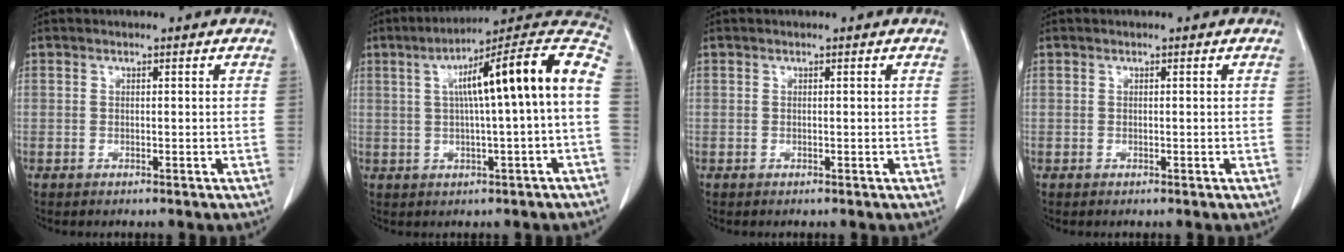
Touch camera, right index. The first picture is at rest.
{"total": 16.7, "force": [1.9, 0.3, 16.5], "torque": [-0.239, 0.042, 0.024]}
{"total": 0.0}
{"total": 0.0}